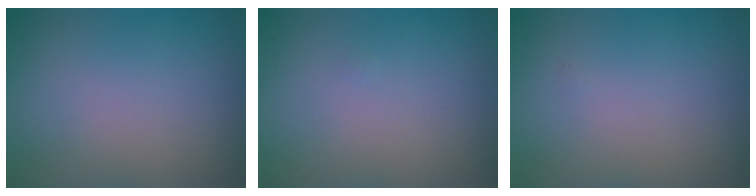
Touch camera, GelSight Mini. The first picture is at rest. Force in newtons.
{"total": 0.0}
{"total": 0.0}